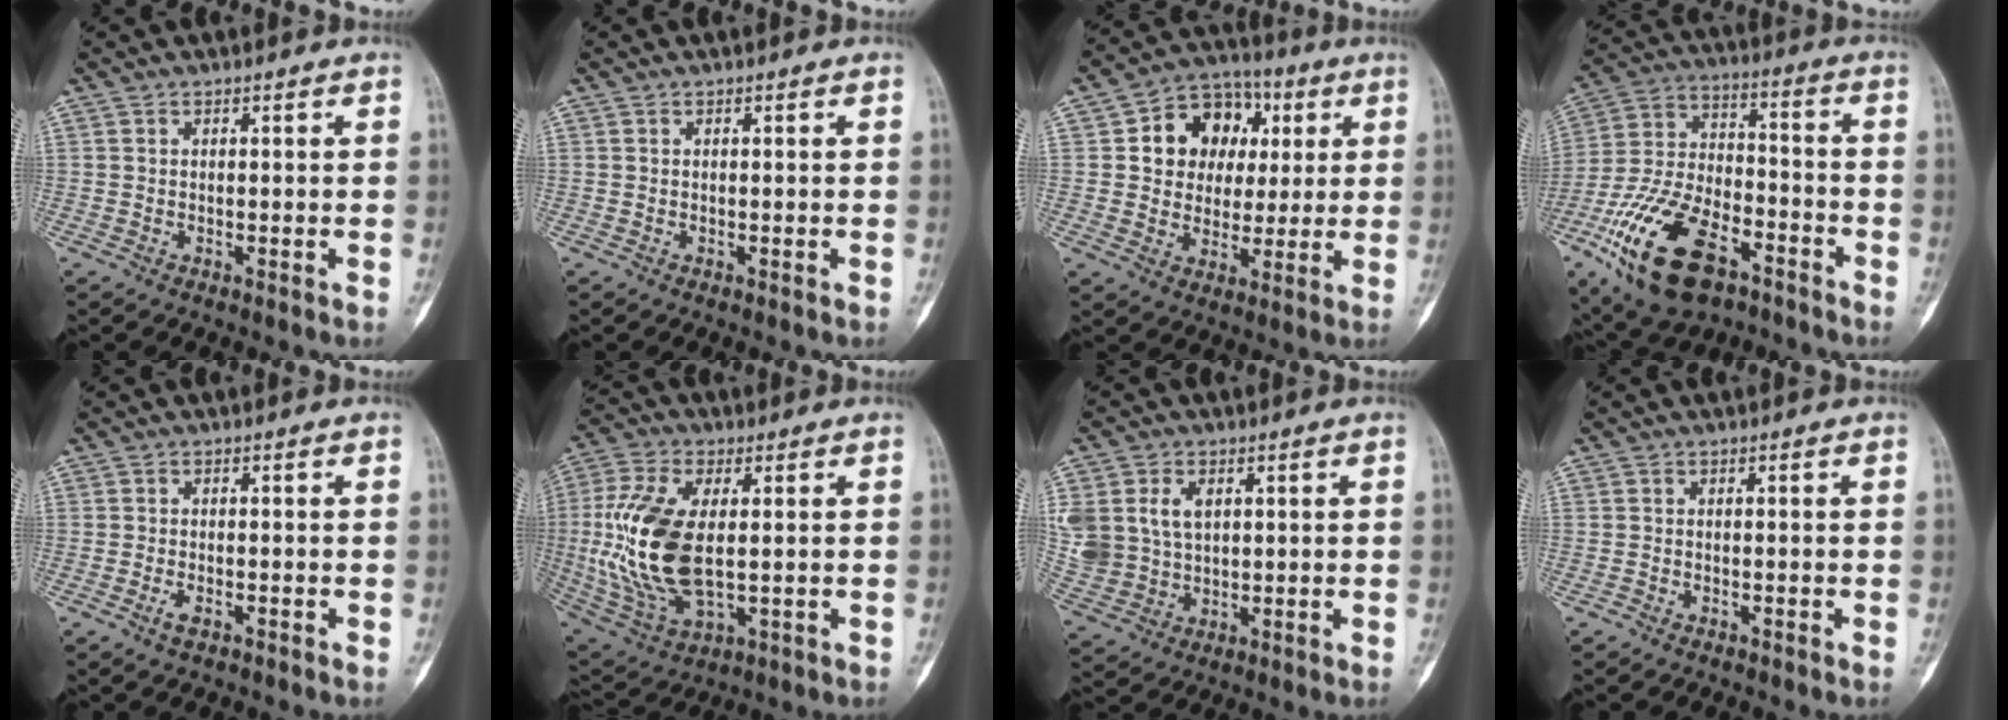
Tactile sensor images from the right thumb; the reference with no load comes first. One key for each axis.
{"total": 0.0}
{"total": 13.9, "fx": 3.4, "fy": 11.1, "fz": 7.7, "tx": -0.069, "ty": 0.009, "tz": 0.052}
{"total": 21.5, "fx": -11.4, "fy": 10.8, "fz": 14.7, "tx": -0.288, "ty": 0.051, "tz": -0.202}
{"total": 1.8, "fx": -1.1, "fy": 0.8, "fz": 1.3, "tx": -0.030, "ty": 0.003, "tz": -0.022}
{"total": 18.7, "fx": 0.4, "fy": 9.7, "fz": 16.0, "tx": -0.348, "ty": -0.010, "tz": 0.018}
{"total": 13.2, "fx": 3.3, "fy": 10.0, "fz": 8.0, "tx": -0.187, "ty": 0.002, "tz": 0.078}
{"total": 0.5, "fx": -0.5, "fy": 0.2, "fz": 0.1, "tx": -0.007, "ty": 0.001, "tz": -0.012}